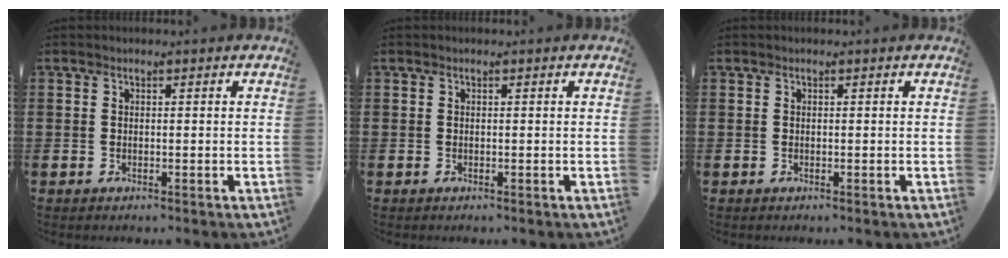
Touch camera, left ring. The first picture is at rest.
{"total": 0.0}
{"total": 0.0}